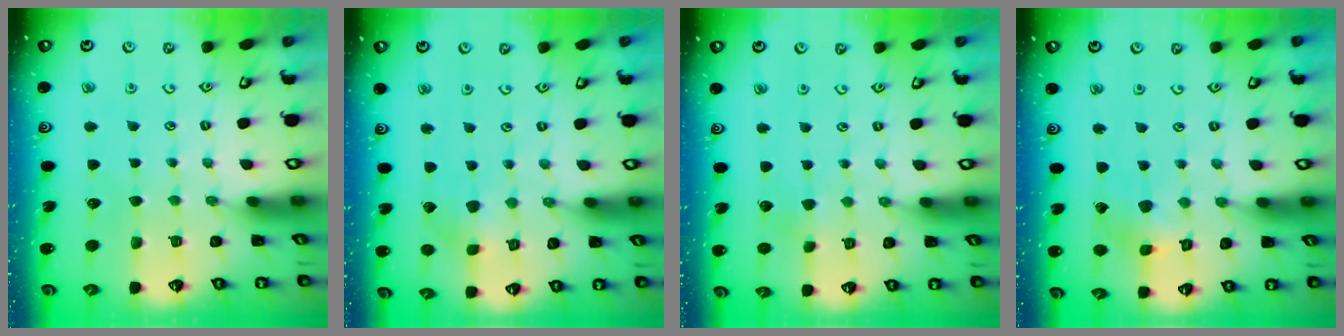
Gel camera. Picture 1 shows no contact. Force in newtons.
{"total": 2.9, "press": 2.8, "slide": 0.7}
{"total": 1.6, "press": 1.6, "slide": 0.0}
{"total": 2.8, "press": 2.8, "slide": 0.3}